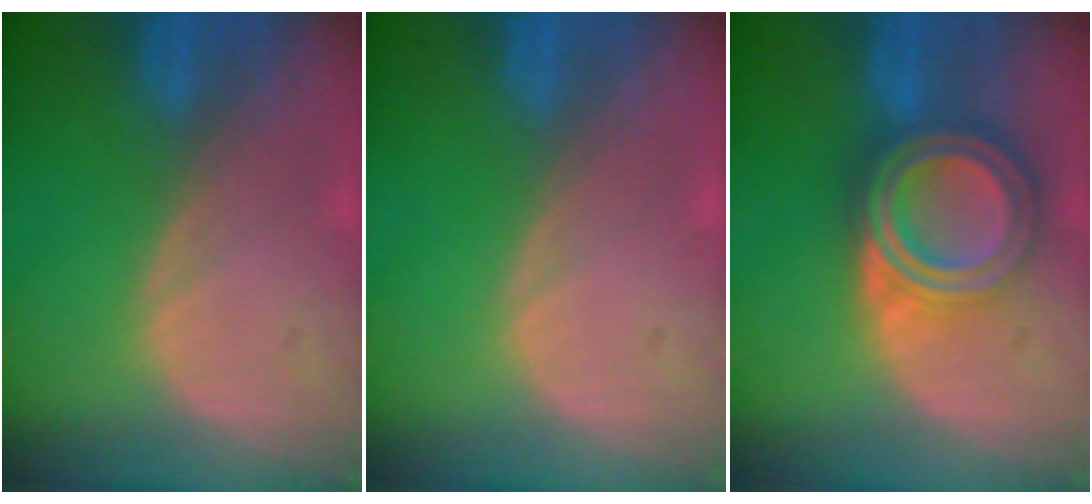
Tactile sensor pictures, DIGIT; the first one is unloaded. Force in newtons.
{"total": 0.0}
{"total": 8.2, "press": 8.2, "slide": 0.6}